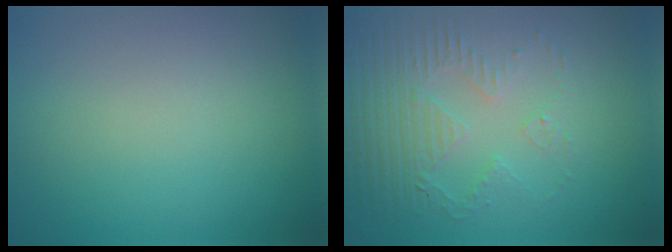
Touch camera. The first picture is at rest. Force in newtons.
{"total": 5.2, "press": 3.4, "slide": 3.9}